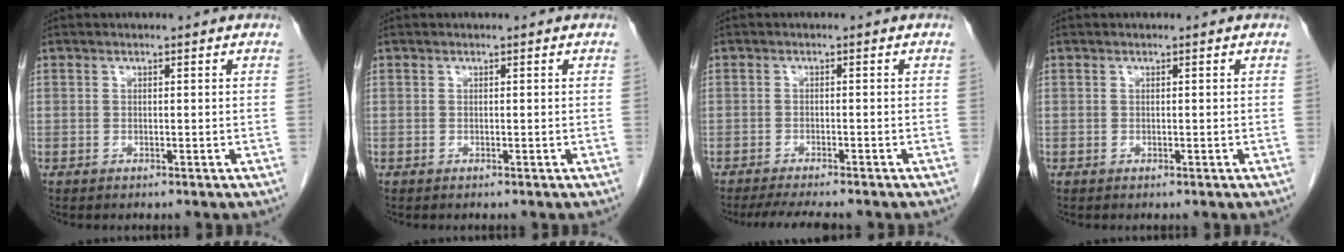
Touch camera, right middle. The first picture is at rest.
{"total": 0.0}
{"total": 6.9, "force": [-5.9, 0.9, 3.3], "torque": [-0.047, -0.014, -0.090]}
{"total": 0.0}